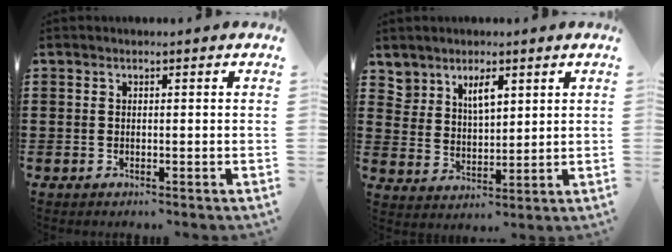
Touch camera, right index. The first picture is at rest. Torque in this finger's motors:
{"motor_torque": [0.06, 1.18, 0.07, 0.00]}